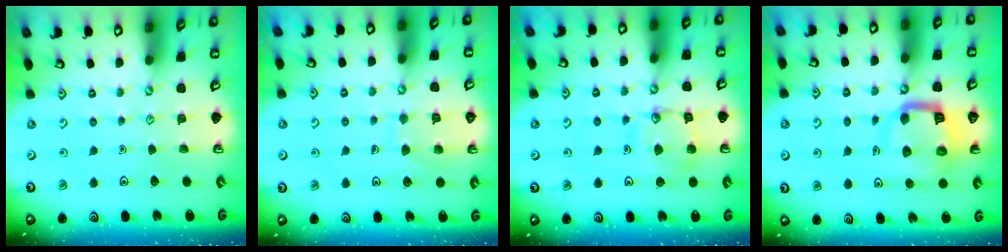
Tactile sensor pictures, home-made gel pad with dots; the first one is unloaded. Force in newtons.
{"total": 7.7, "press": 7.7, "slide": 0.6}
{"total": 13.3, "press": 13.2, "slide": 1.2}
{"total": 11.0, "press": 10.9, "slide": 1.3}